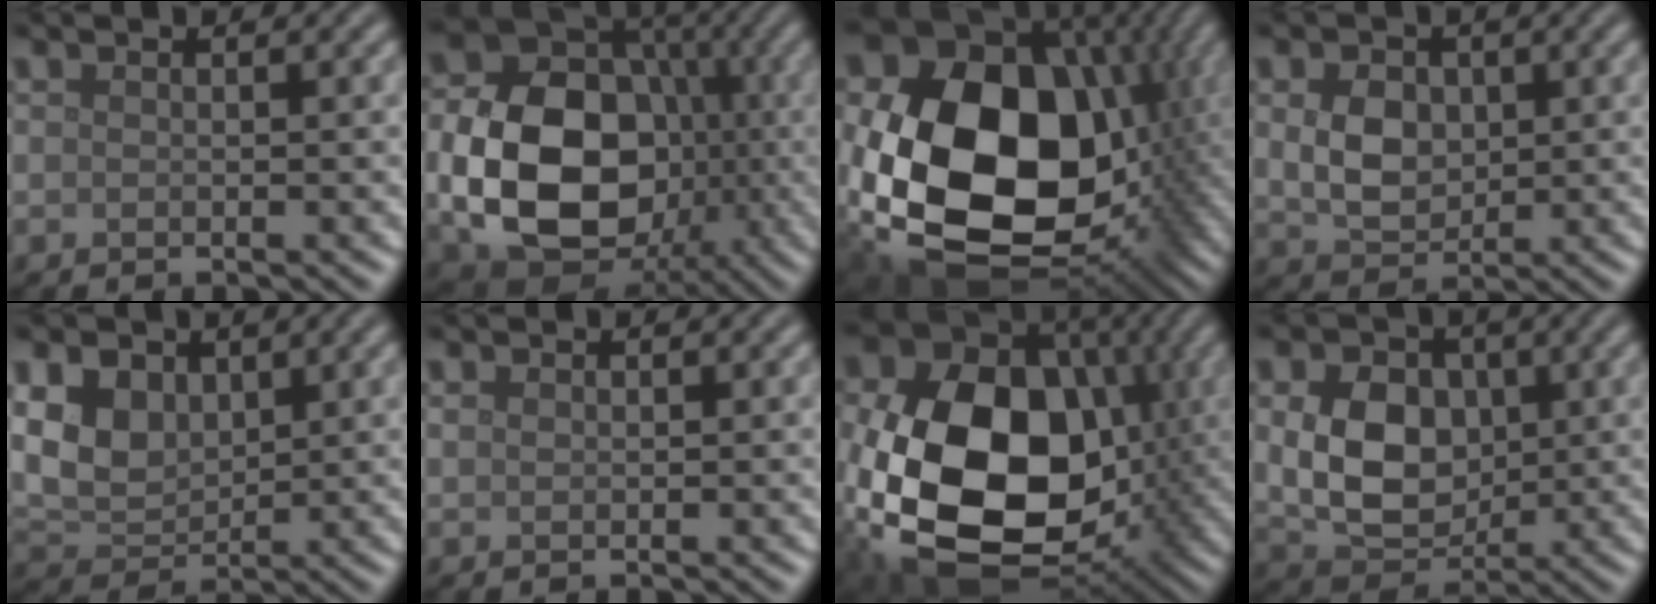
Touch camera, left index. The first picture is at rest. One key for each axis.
{"total": 13.1, "fx": -2.2, "fy": 9.8, "fz": 8.3, "tx": -0.154, "ty": -0.006, "tz": -0.040}
{"total": 22.7, "fx": 0.0, "fy": 17.0, "fz": 15.1, "tx": -0.331, "ty": -0.045, "tz": 0.029}
{"total": 4.1, "fx": 0.6, "fy": 3.1, "fz": 2.6, "tx": -0.058, "ty": -0.003, "tz": 0.011}
{"total": 5.9, "fx": 1.9, "fy": 4.3, "fz": 3.6, "tx": -0.088, "ty": 0.000, "tz": 0.034}
{"total": 0.5, "fx": 0.3, "fy": 0.3, "fz": 0.2, "tx": -0.004, "ty": 0.000, "tz": 0.008}
{"total": 20.1, "fx": -1.4, "fy": 14.8, "fz": 13.6, "tx": -0.291, "ty": -0.048, "tz": -0.007}
{"total": 7.2, "fx": 0.7, "fy": 5.5, "fz": 4.7, "tx": -0.094, "ty": -0.005, "tz": 0.014}